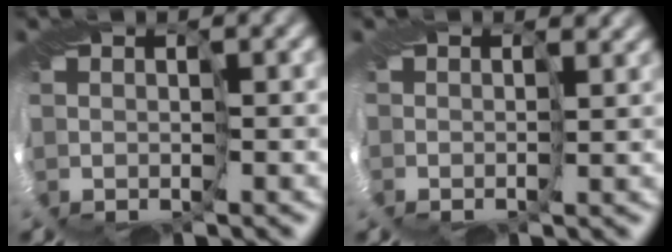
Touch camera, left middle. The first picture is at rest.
{"total": 2.1, "force": [1.9, 0.8, 0.4], "torque": [-0.011, 0.004, 0.028]}